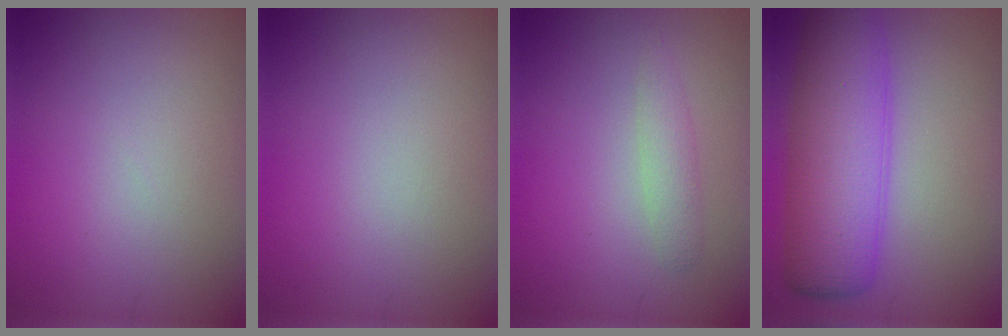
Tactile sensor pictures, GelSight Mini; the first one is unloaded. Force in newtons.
{"total": 0.0}
{"total": 1.6, "press": 1.6, "slide": 0.0}
{"total": 9.1, "press": 9.1, "slide": 0.2}